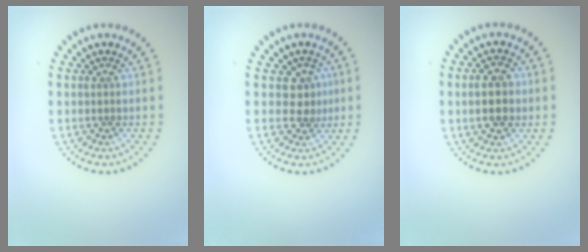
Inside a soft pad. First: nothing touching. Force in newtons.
{"total": 2.0, "press": 1.8, "slide": 0.9}
{"total": 4.1, "press": 4.1, "slide": 0.1}